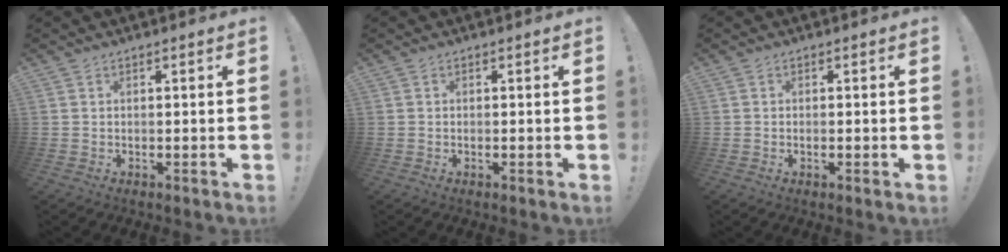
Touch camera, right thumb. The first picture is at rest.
{"total": 0.0}
{"total": 0.6, "force": [0.0, 0.0, 0.6], "torque": [-0.002, -0.004, -0.001]}